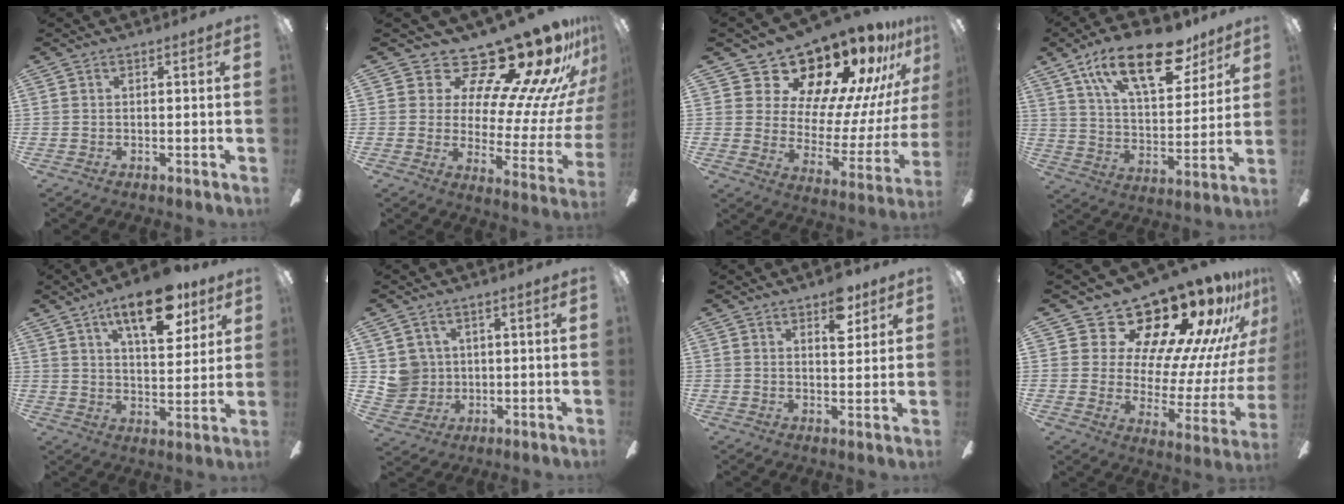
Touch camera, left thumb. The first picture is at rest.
{"total": 21.9, "force": [16.7, 7.4, 12.1], "torque": [-0.180, -0.141, 0.276]}
{"total": 17.2, "force": [15.1, 6.6, 5.1], "torque": [-0.081, -0.144, 0.265]}
{"total": 21.6, "force": [13.7, 9.5, 13.7], "torque": [-0.224, -0.064, 0.234]}
{"total": 15.9, "force": [9.4, 6.9, 10.9], "torque": [-0.160, -0.032, 0.154]}
{"total": 6.6, "force": [1.7, 6.4, 0.7], "torque": [-0.016, 0.002, 0.036]}
{"total": 7.1, "force": [4.6, 3.6, 4.0], "torque": [-0.042, -0.017, 0.076]}
{"total": 24.1, "force": [19.6, 9.8, 10.0], "torque": [-0.148, -0.152, 0.342]}